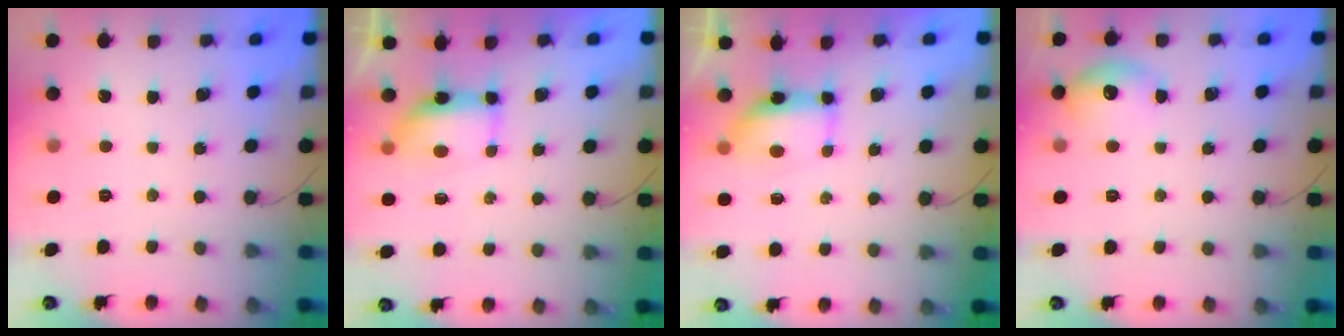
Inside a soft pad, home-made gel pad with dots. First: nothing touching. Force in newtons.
{"total": 11.3, "press": 8.1, "slide": 7.9}
{"total": 11.3, "press": 8.1, "slide": 7.9}
{"total": 9.2, "press": 9.0, "slide": 1.5}